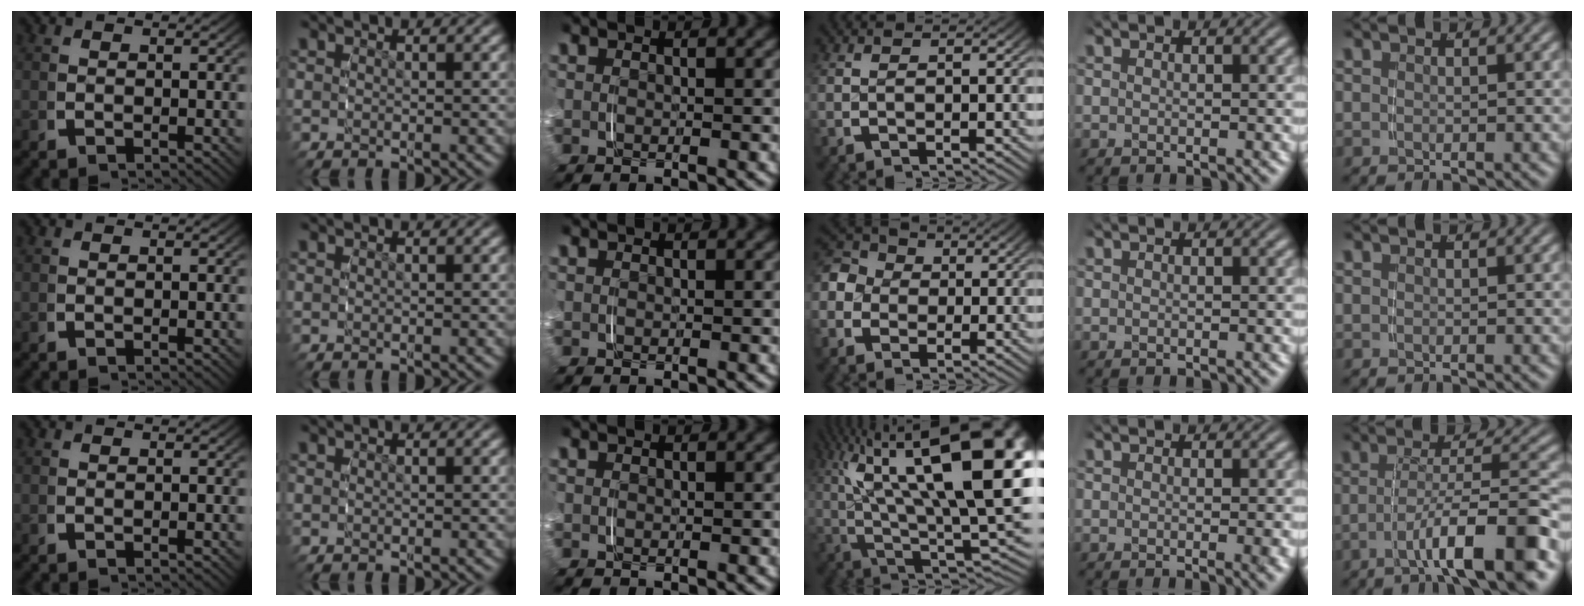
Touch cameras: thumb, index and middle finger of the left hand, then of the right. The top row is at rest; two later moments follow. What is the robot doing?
{"motion": "grasp_and_lifting", "object": "glasses case"}